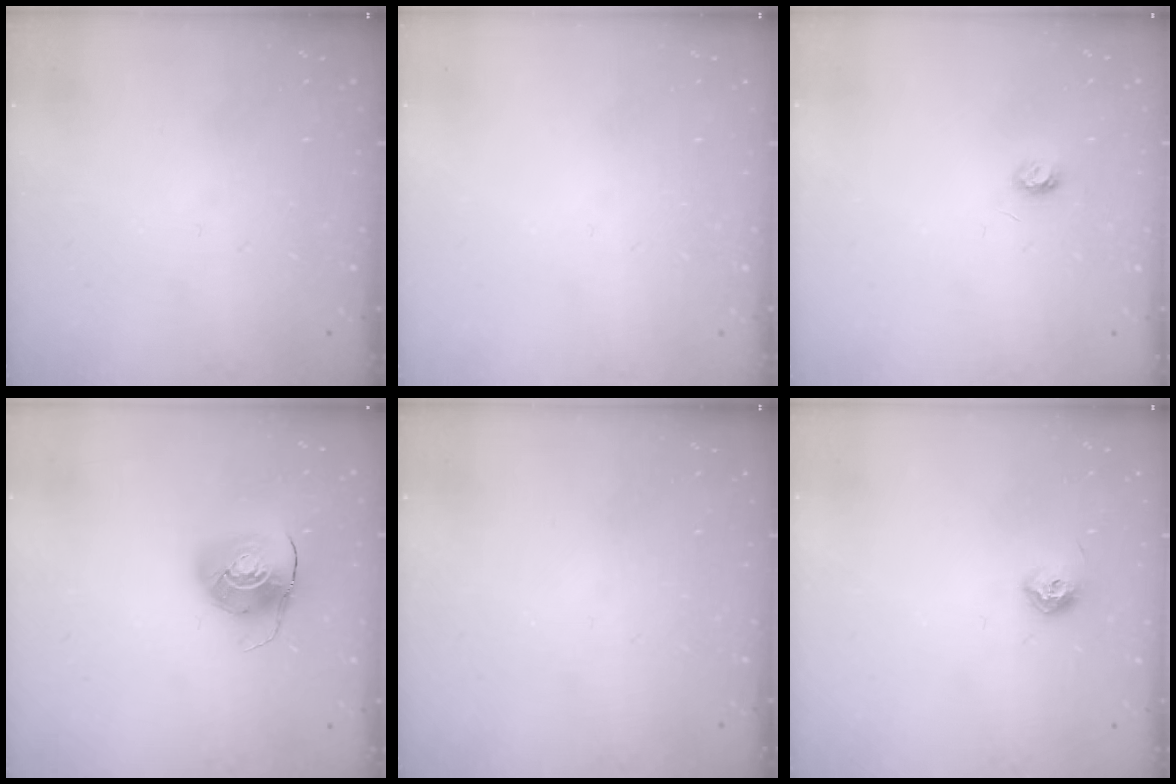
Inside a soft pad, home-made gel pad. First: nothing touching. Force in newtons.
{"total": 0.0}
{"total": 3.4, "press": 3.4, "slide": 0.3}
{"total": 9.1, "press": 9.1, "slide": 0.5}
{"total": 0.0}
{"total": 7.9, "press": 7.8, "slide": 0.9}